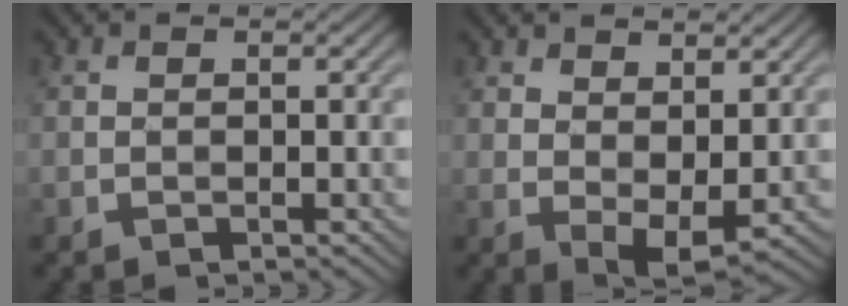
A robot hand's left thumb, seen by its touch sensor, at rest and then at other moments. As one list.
[{"total": 4.2, "force": [2.1, 1.7, 3.2], "torque": [-0.062, -0.003, 0.046]}]